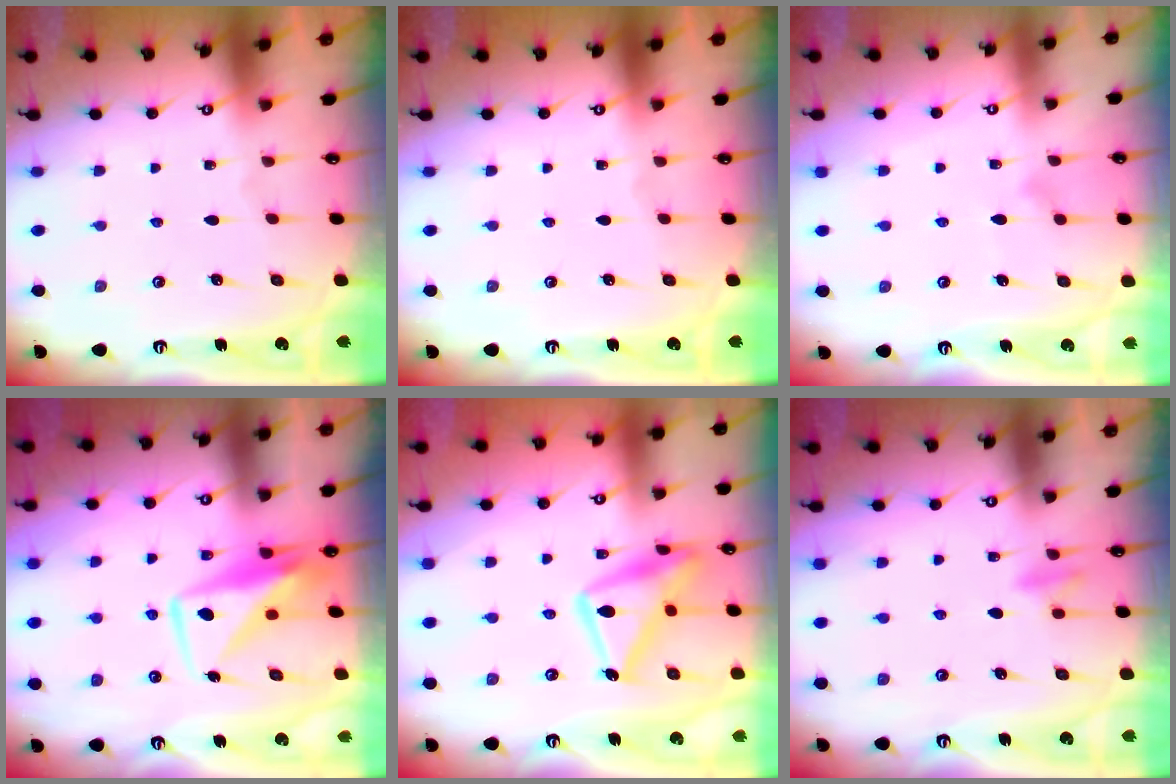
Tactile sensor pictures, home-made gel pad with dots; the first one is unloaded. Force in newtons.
{"total": 0.0}
{"total": 8.0, "press": 7.9, "slide": 0.5}
{"total": 11.0, "press": 11.0, "slide": 0.9}
{"total": 18.8, "press": 18.7, "slide": 1.3}
{"total": 6.8, "press": 6.7, "slide": 1.0}